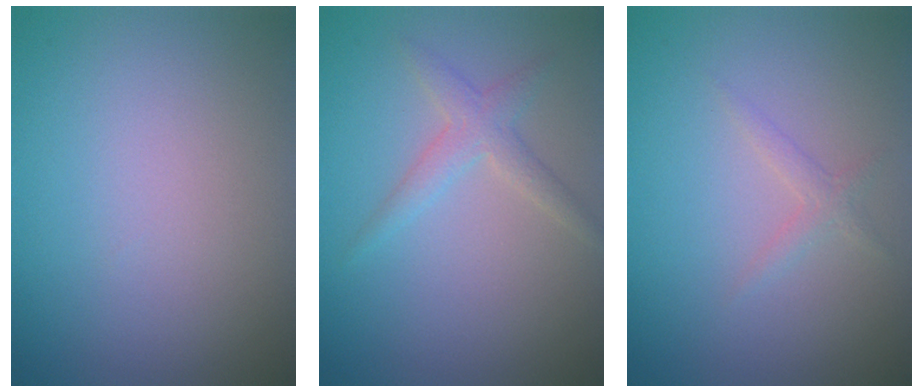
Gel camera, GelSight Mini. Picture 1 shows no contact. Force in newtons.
{"total": 2.1, "press": 2.1, "slide": 0.1}
{"total": 1.1, "press": 1.1, "slide": 0.0}